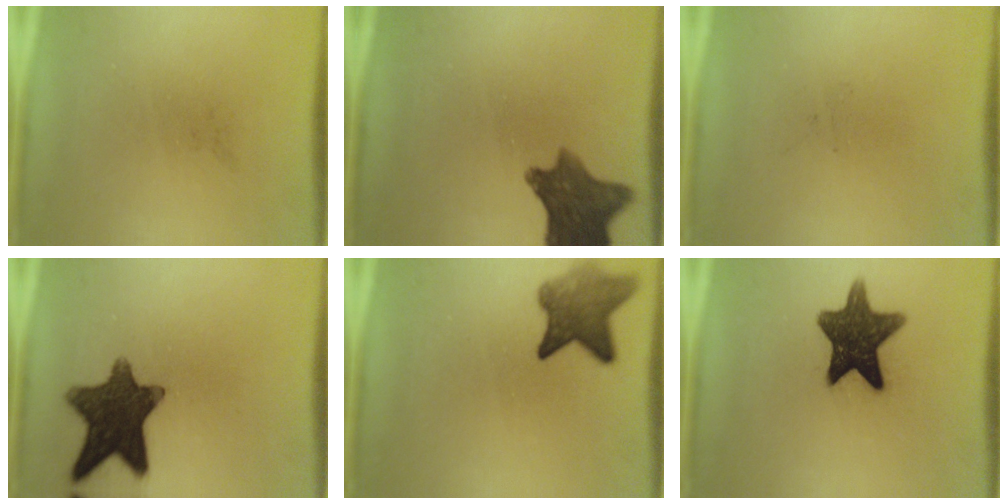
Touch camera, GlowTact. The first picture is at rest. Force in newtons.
{"total": 9.9}
{"total": 0.0}
{"total": 12.8}
{"total": 6.2}
{"total": 12.2}